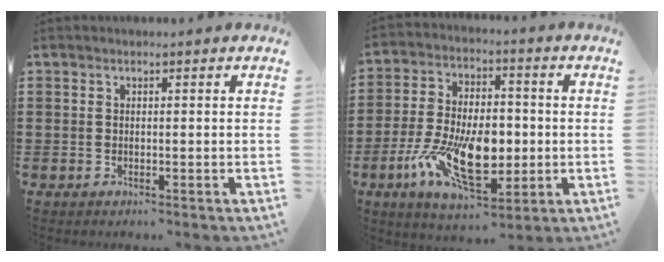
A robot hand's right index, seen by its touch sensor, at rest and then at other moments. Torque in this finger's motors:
{"motor_torque": [2.14, 0.00, 1.05, 0.21]}